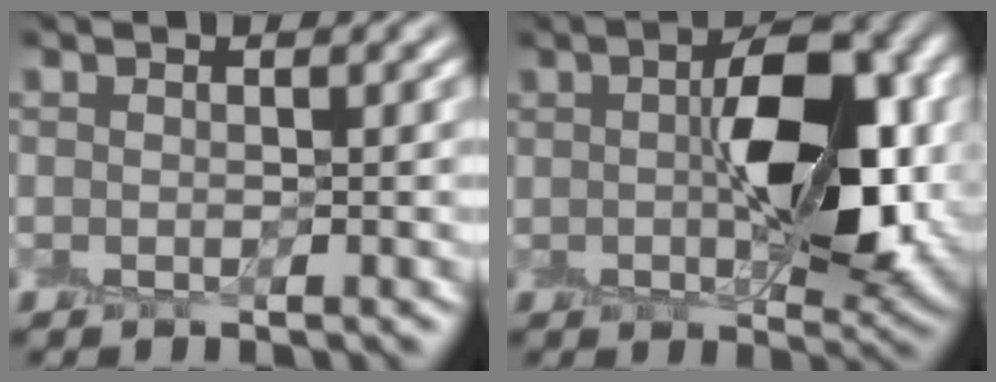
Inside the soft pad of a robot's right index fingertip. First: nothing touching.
{"total": 9.6, "force": [0.5, 4.4, 8.5], "torque": [-0.129, 0.009, 0.013]}